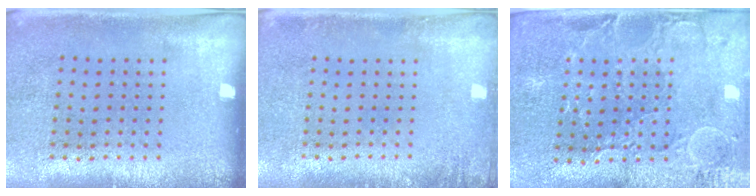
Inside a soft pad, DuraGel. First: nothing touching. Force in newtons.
{"total": 1.4, "press": 1.3, "slide": 0.2}
{"total": 1.1, "press": 1.0, "slide": 0.4}